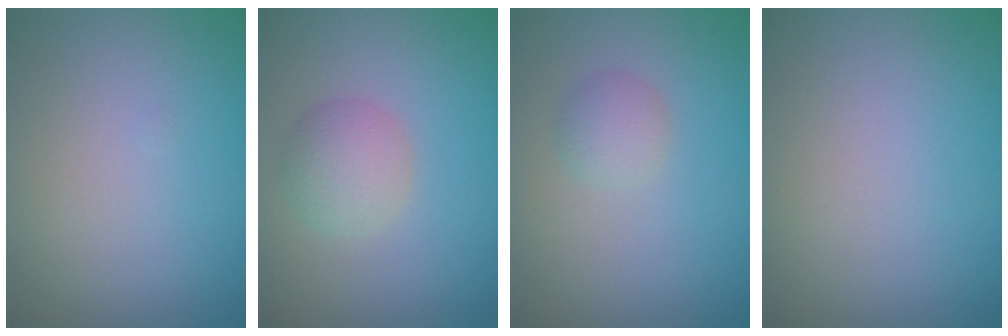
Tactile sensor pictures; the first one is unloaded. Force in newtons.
{"total": 2.9, "press": 2.9, "slide": 0.0}
{"total": 1.8, "press": 1.8, "slide": 0.0}
{"total": 0.0}